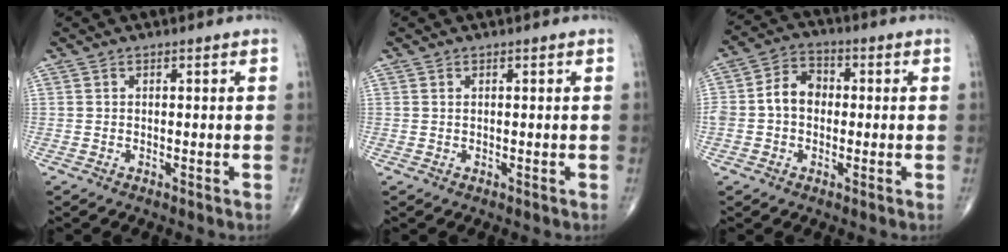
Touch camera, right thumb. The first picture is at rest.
{"total": 0.0}
{"total": 7.4, "force": [-0.2, 5.7, 4.7], "torque": [-0.075, 0.028, -0.014]}